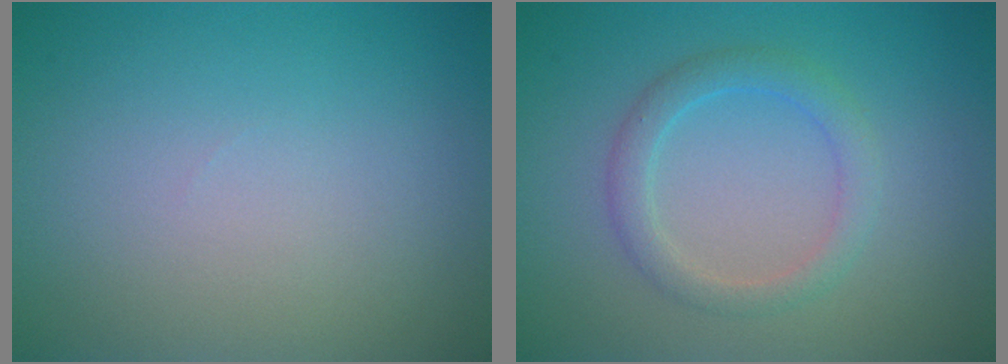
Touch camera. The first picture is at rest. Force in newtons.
{"total": 2.4, "press": 2.4, "slide": 0.1}